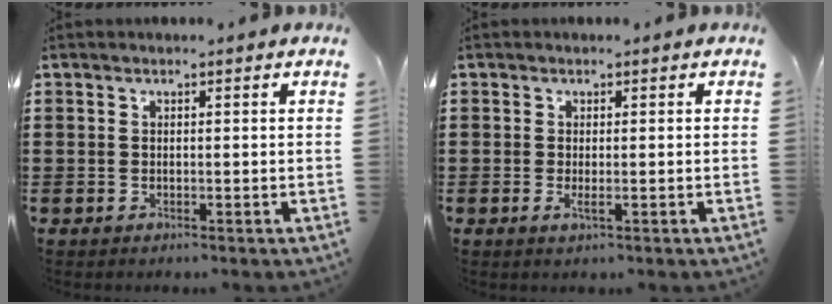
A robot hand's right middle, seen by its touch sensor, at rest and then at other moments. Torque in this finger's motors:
{"motor_torque": [0.93, 0.08, 0.11, 0.02]}